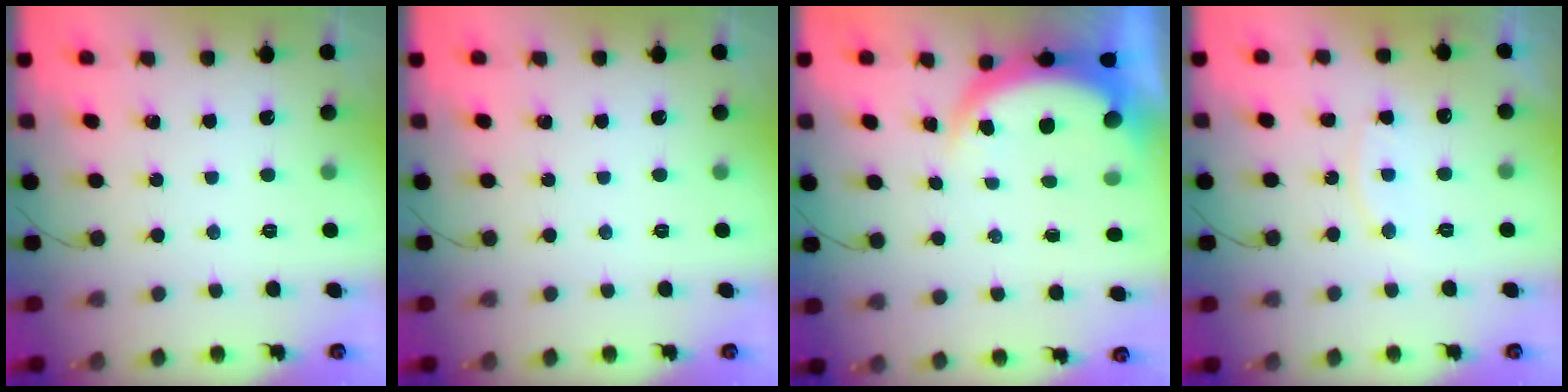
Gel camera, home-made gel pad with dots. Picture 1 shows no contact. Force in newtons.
{"total": 0.0}
{"total": 5.6, "press": 5.5, "slide": 0.5}
{"total": 7.9, "press": 7.9, "slide": 0.1}